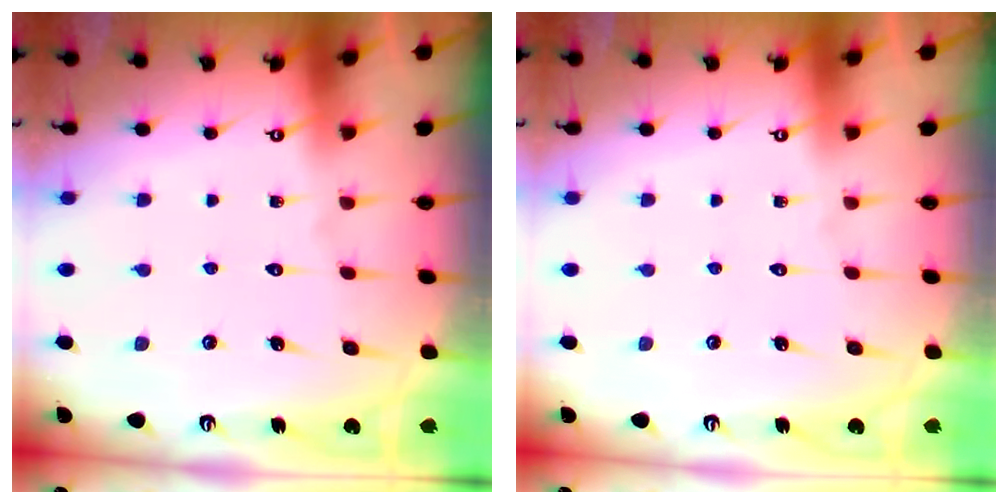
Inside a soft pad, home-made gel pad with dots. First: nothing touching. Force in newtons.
{"total": 0.0}